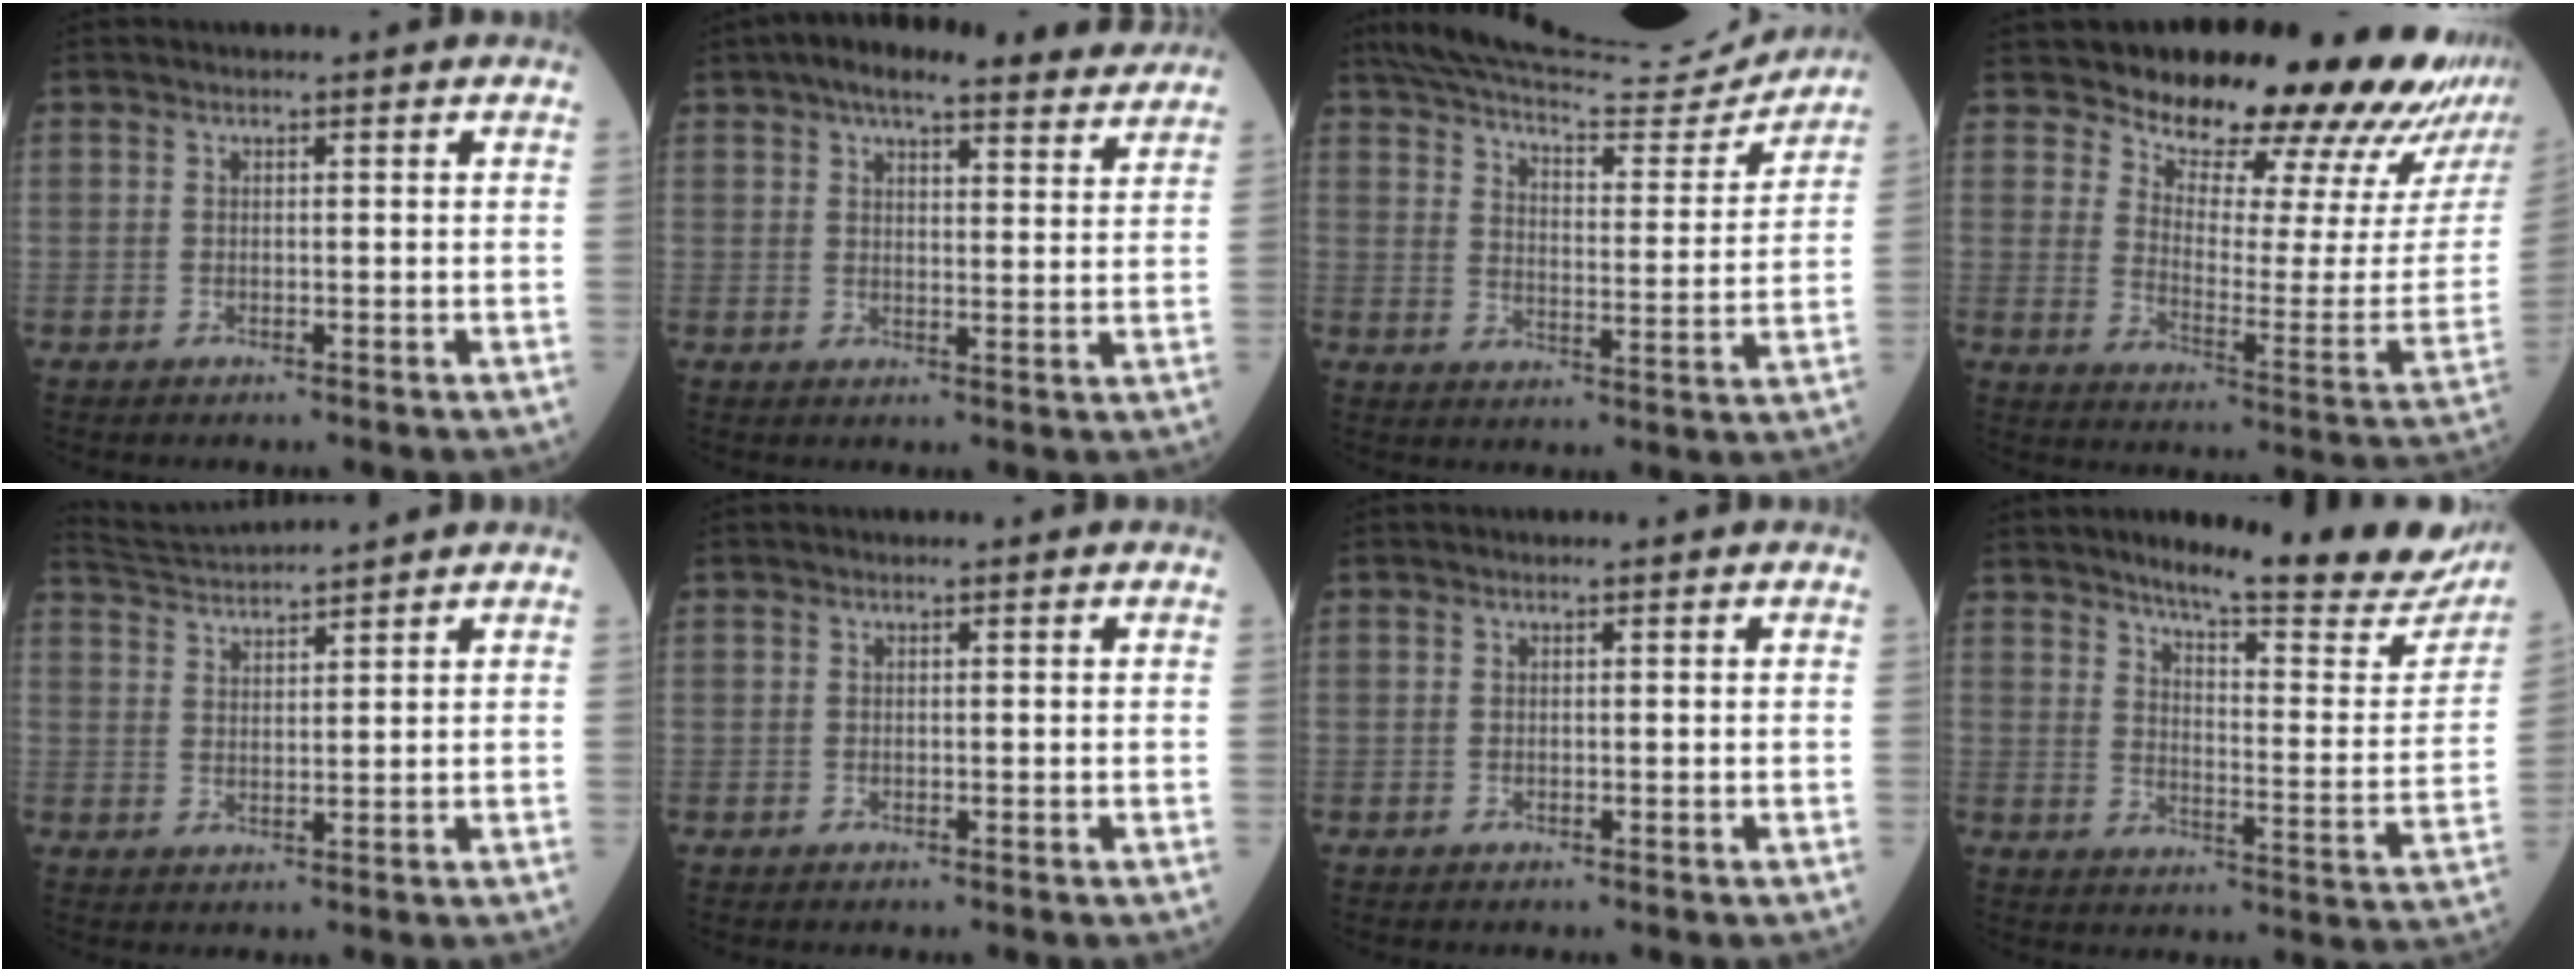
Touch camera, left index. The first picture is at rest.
{"total": 14.5, "force": [12.0, 3.5, 7.4], "torque": [-0.099, 0.028, 0.152]}
{"total": 21.3, "force": [19.9, 2.8, 7.1], "torque": [-0.120, -0.019, 0.273]}
{"total": 23.3, "force": [20.2, 3.5, 10.9], "torque": [-0.159, -0.082, 0.255]}
{"total": 6.9, "force": [6.6, -1.2, 1.4], "torque": [-0.039, 0.020, 0.122]}
{"total": 0.0}
{"total": 0.0}
{"total": 23.1, "force": [20.2, 2.0, 10.9], "torque": [-0.152, -0.083, 0.249]}